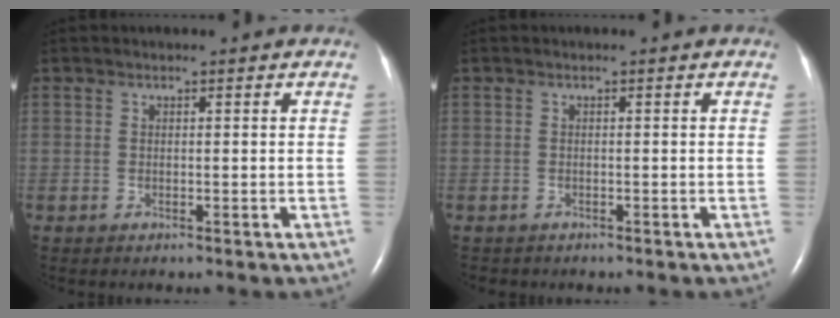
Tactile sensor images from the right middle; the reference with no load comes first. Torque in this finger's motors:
{"motor_torque": [-0.19, 0.24, -0.05, -0.01]}